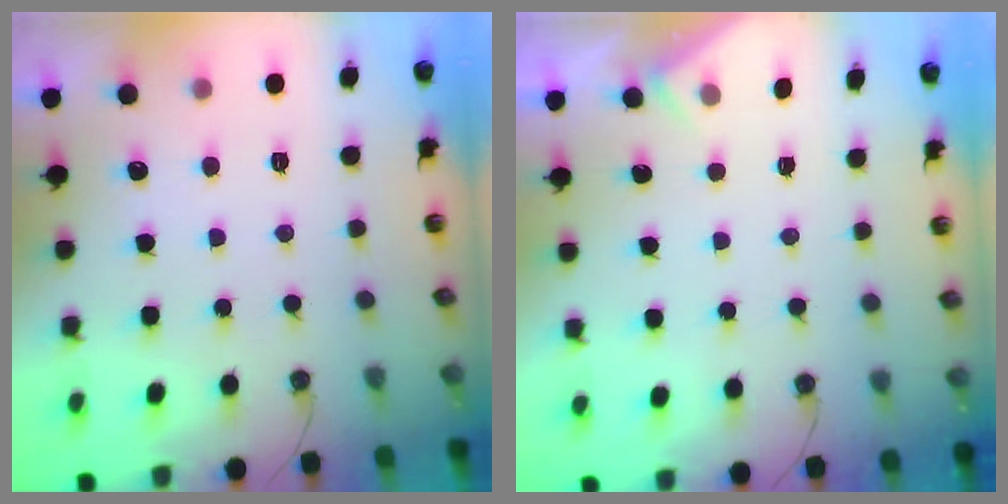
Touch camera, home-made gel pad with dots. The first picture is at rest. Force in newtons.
{"total": 2.8, "press": 2.7, "slide": 0.4}